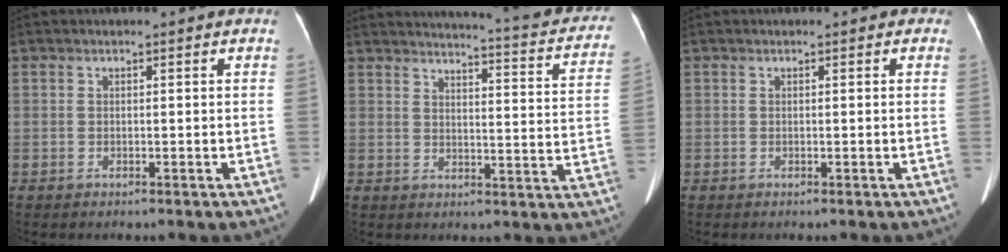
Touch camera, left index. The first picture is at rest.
{"total": 20.6, "force": [18.8, 2.6, 8.1], "torque": [-0.093, -0.053, 0.198]}
{"total": 0.0}